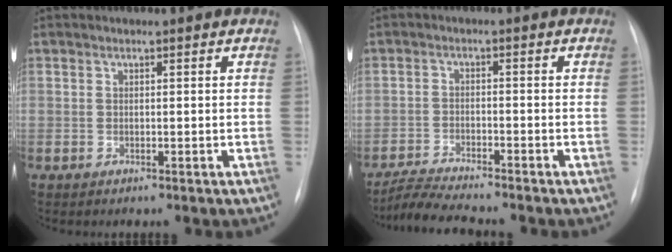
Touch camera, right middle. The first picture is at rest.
{"total": 6.2, "force": [-5.8, -0.5, 2.1], "torque": [-0.042, -0.020, -0.104]}